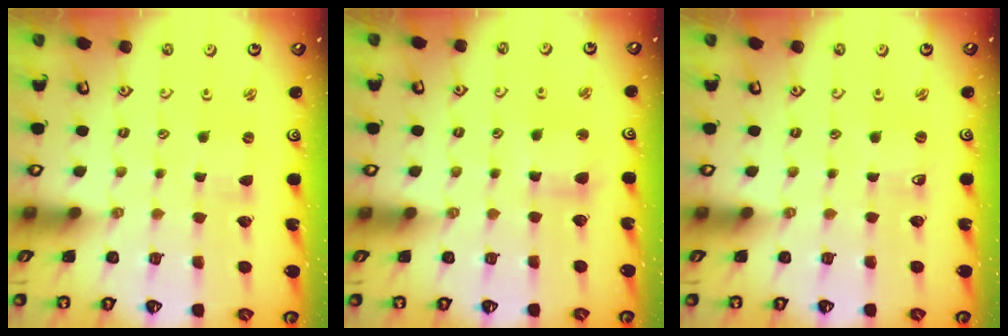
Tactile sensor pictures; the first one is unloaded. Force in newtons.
{"total": 6.4, "press": 6.3, "slide": 0.8}
{"total": 0.6, "press": 0.6, "slide": 0.1}